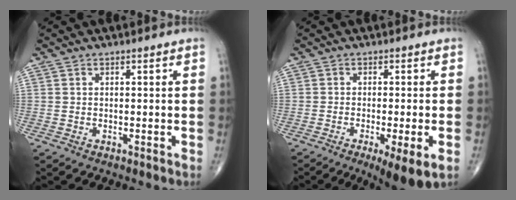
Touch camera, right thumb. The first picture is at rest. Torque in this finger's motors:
{"motor_torque": [-0.02, 0.39, 0.38, 0.16, 0.08]}